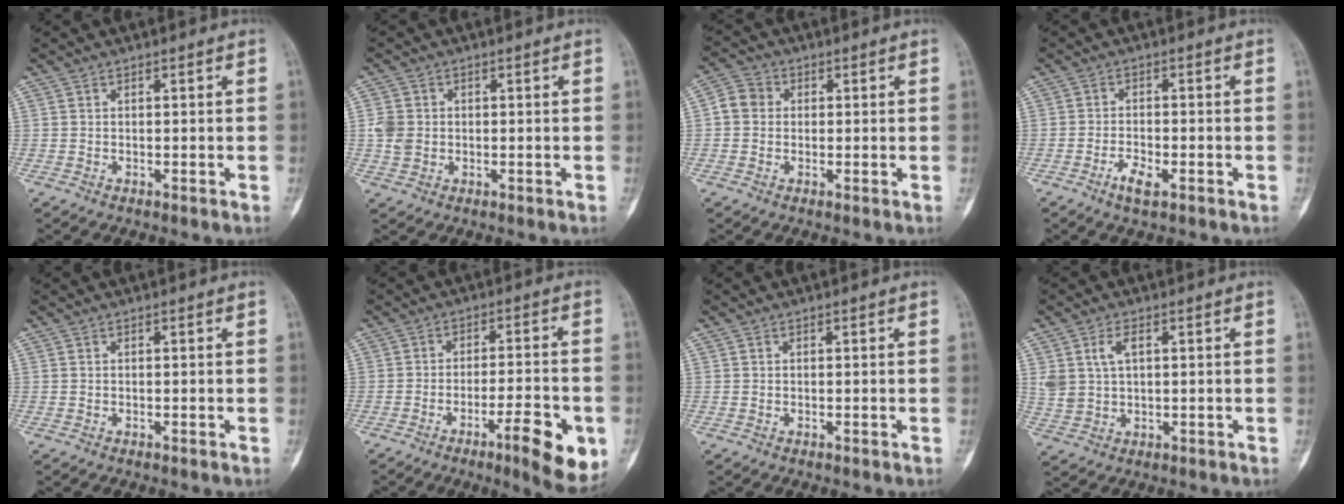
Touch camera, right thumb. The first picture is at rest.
{"total": 4.0, "force": [0.0, 3.4, 2.1], "torque": [-0.037, 0.005, 0.003]}
{"total": 4.4, "force": [0.2, 4.0, 1.8], "torque": [-0.022, 0.010, -0.006]}
{"total": 3.7, "force": [-2.0, 1.4, 2.8], "torque": [-0.055, 0.006, -0.037]}
{"total": 0.0}
{"total": 12.0, "force": [-4.9, 2.7, 10.6], "torque": [-0.144, 0.012, -0.067]}
{"total": 0.0}
{"total": 5.4, "force": [1.9, 3.2, 4.0], "torque": [-0.080, -0.004, 0.044]}